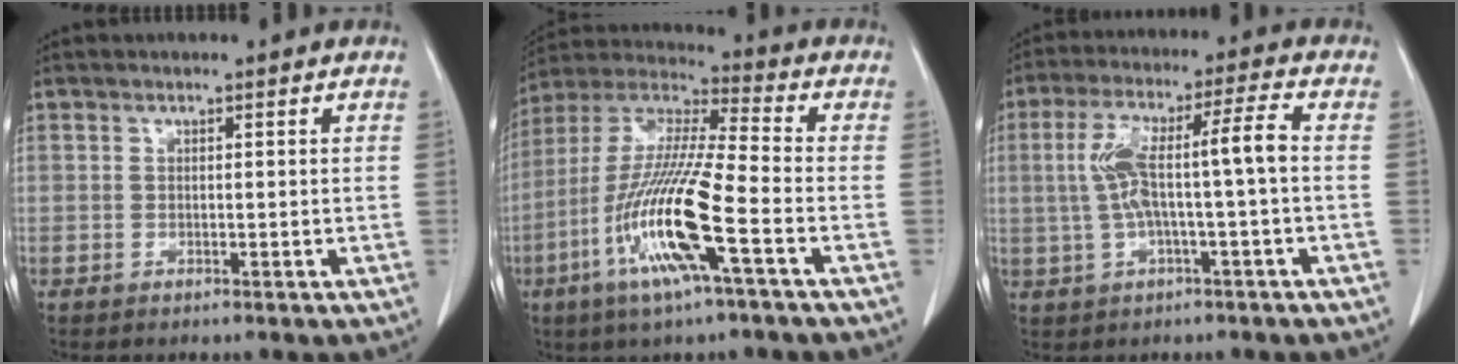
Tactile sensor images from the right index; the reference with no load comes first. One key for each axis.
{"total": 17.5, "fx": -6.3, "fy": 1.3, "fz": 16.3, "tx": -0.341, "ty": -0.017, "tz": -0.123}
{"total": 10.2, "fx": -0.2, "fy": 1.1, "fz": 10.1, "tx": -0.197, "ty": 0.036, "tz": -0.001}